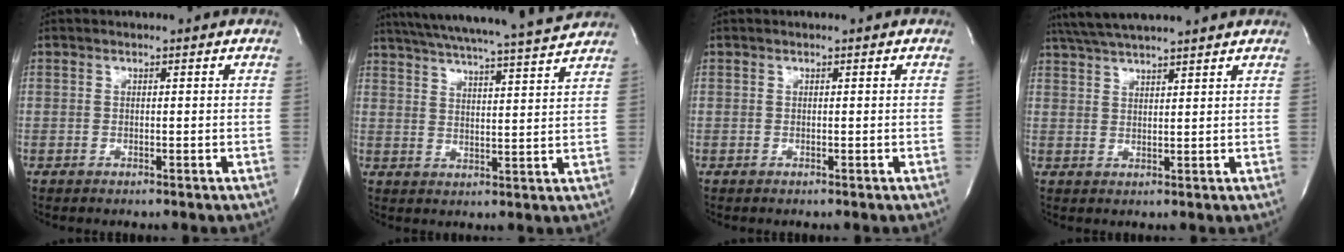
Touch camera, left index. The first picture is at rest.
{"total": 19.0, "force": [17.4, -0.7, 7.5], "torque": [-0.134, -0.013, 0.244]}
{"total": 0.0}
{"total": 10.6, "force": [9.4, 0.1, 4.9], "torque": [-0.090, 0.036, 0.144]}